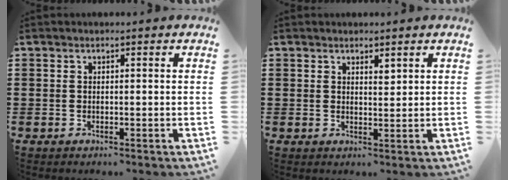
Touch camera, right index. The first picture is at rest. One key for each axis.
{"total": 1.4, "fx": 1.3, "fy": 0.4, "fz": 0.5, "tx": -0.002, "ty": -0.001, "tz": 0.021}